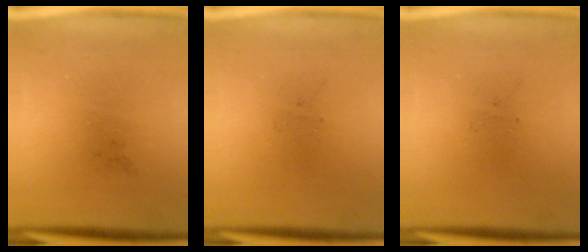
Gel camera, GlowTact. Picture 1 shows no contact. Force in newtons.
{"total": 0.0}
{"total": 0.0}